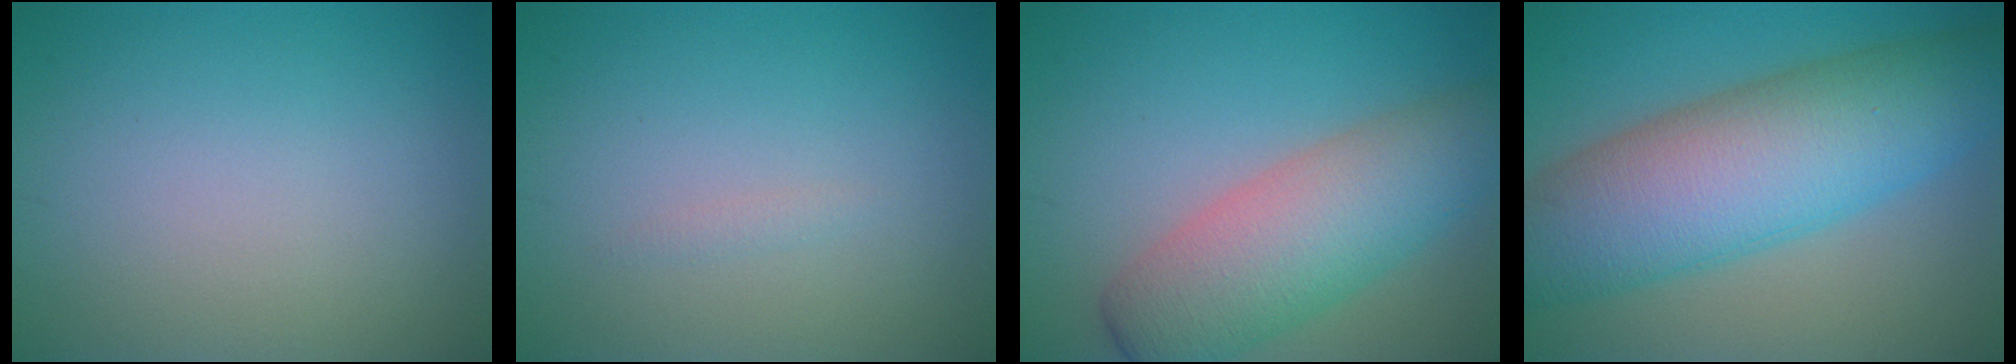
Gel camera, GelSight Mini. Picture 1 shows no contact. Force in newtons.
{"total": 0.5, "press": 0.5, "slide": 0.1}
{"total": 7.6, "press": 7.6, "slide": 0.3}
{"total": 11.8, "press": 11.8, "slide": 0.0}